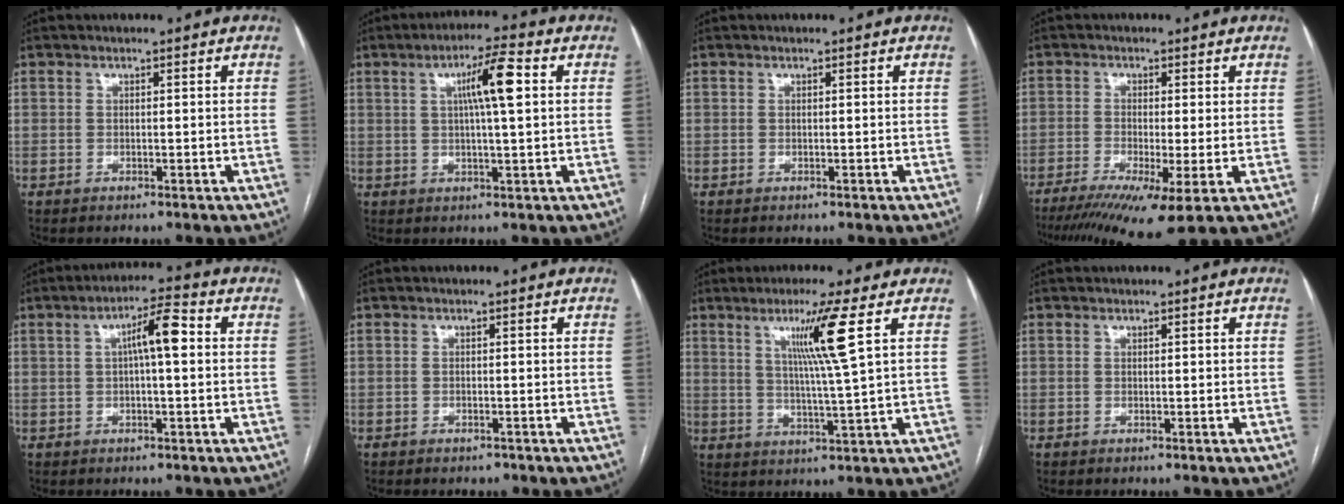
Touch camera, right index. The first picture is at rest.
{"total": 7.4, "force": [1.6, 0.3, 7.2], "torque": [-0.126, 0.014, 0.025]}
{"total": 0.0}
{"total": 11.0, "force": [-6.6, 0.7, 8.8], "torque": [-0.134, -0.023, -0.107]}
{"total": 6.2, "force": [0.9, 0.9, 6.1], "torque": [-0.104, 0.020, 0.012]}
{"total": 0.9, "force": [-0.7, 0.4, 0.3], "torque": [-0.008, -0.001, -0.008]}
{"total": 8.5, "force": [3.4, -2.1, 7.5], "torque": [-0.136, -0.012, 0.065]}
{"total": 0.0}